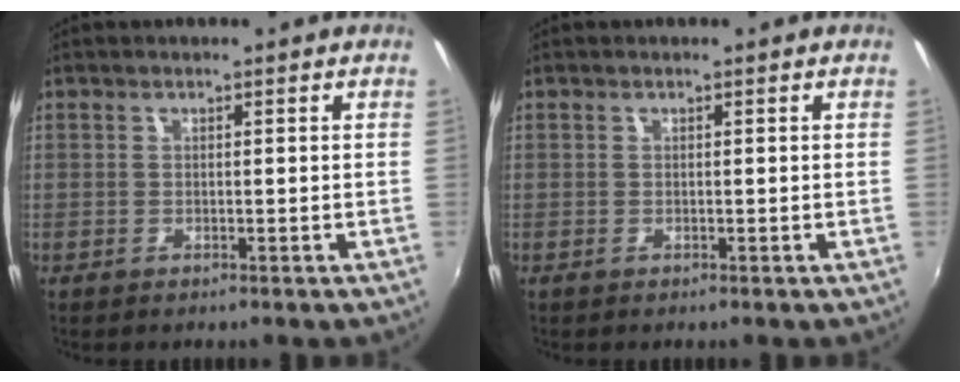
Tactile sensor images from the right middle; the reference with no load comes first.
{"total": 0.0}